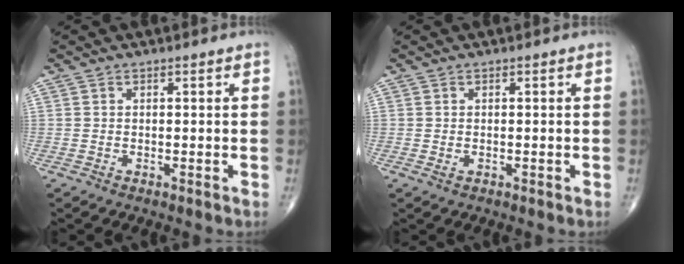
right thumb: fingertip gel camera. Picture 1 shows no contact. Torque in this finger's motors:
{"motor_torque": [-0.18, -0.12, -0.07, 0.20, -0.02]}